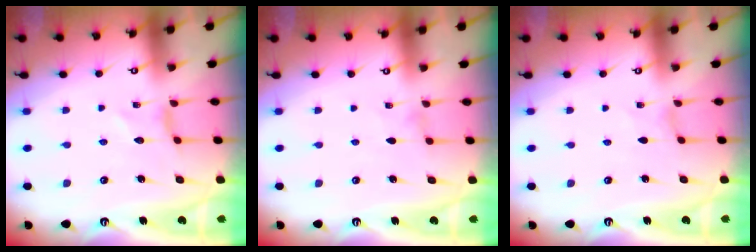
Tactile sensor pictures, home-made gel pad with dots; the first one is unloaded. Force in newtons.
{"total": 0.0}
{"total": 0.0}